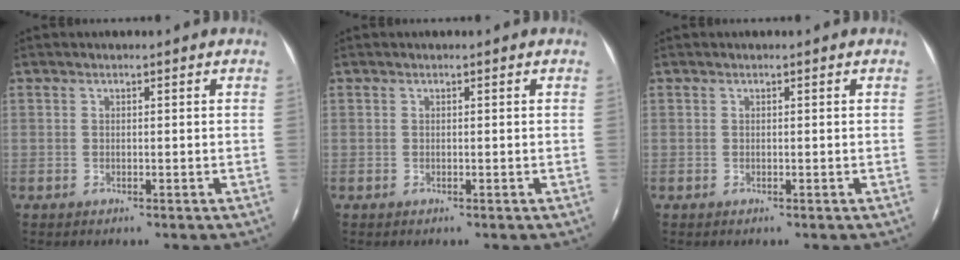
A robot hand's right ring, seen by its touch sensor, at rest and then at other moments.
{"total": 0.0}
{"total": 0.0}